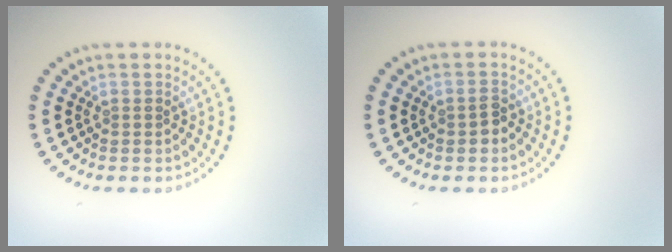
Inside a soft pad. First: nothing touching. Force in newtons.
{"total": 1.3, "press": 1.2, "slide": 0.3}